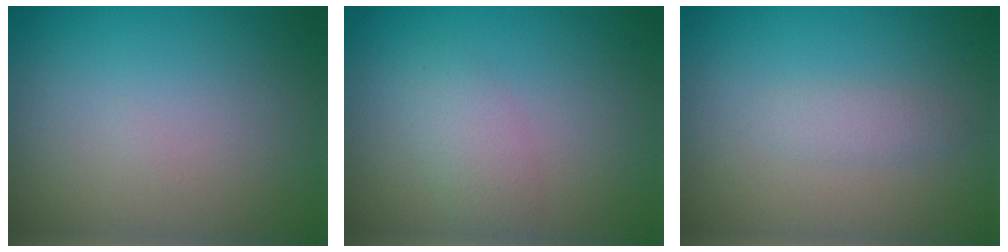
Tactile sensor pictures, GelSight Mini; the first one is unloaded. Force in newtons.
{"total": 2.3, "press": 2.3, "slide": 0.1}
{"total": 1.1, "press": 1.1, "slide": 0.0}